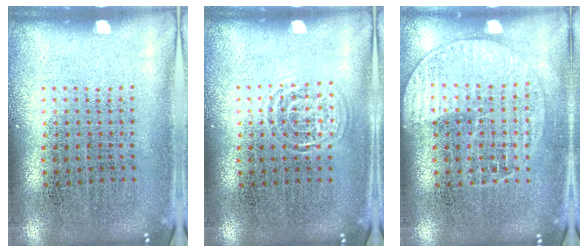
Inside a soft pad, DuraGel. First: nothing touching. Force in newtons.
{"total": 0.8, "press": 0.8, "slide": 0.0}
{"total": 1.4, "press": 1.3, "slide": 0.5}